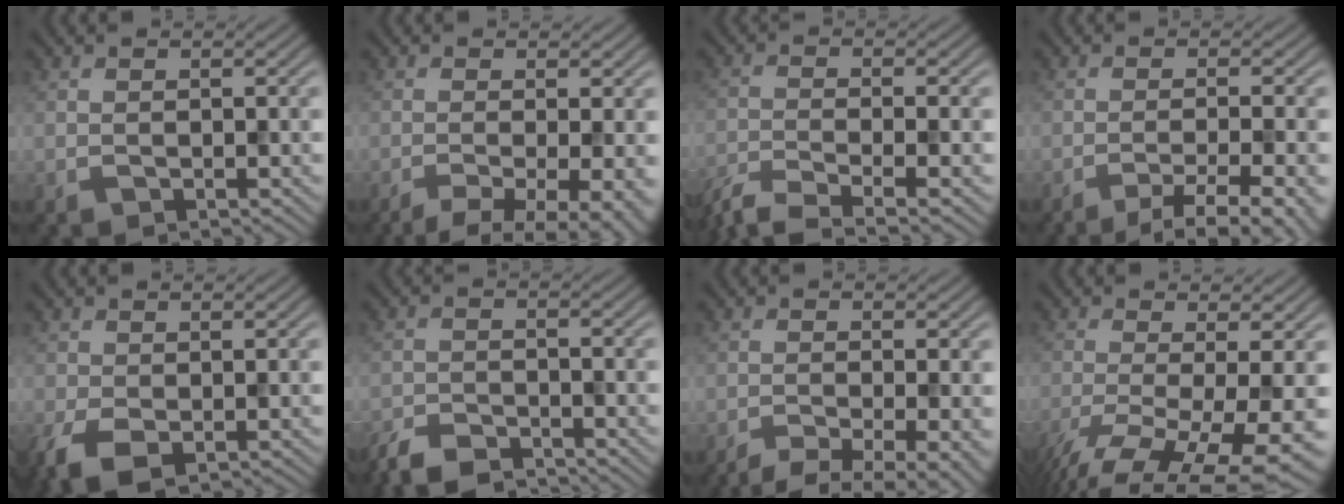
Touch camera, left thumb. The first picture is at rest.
{"total": 7.2, "force": [-3.5, 1.9, 6.1], "torque": [-0.084, -0.009, -0.051]}
{"total": 6.4, "force": [-5.0, 1.2, 3.9], "torque": [-0.075, -0.015, -0.097]}
{"total": 6.5, "force": [-4.1, 0.9, 4.9], "torque": [-0.070, 0.002, -0.065]}
{"total": 4.8, "force": [-2.4, 2.7, 3.2], "torque": [-0.083, -0.020, -0.049]}
{"total": 5.1, "force": [-4.6, 1.1, 1.8], "torque": [-0.035, -0.010, -0.095]}
{"total": 6.8, "force": [-4.6, 1.4, 4.8], "torque": [-0.065, -0.011, -0.073]}
{"total": 11.8, "force": [-5.9, 3.3, 9.7], "torque": [-0.184, -0.028, -0.078]}